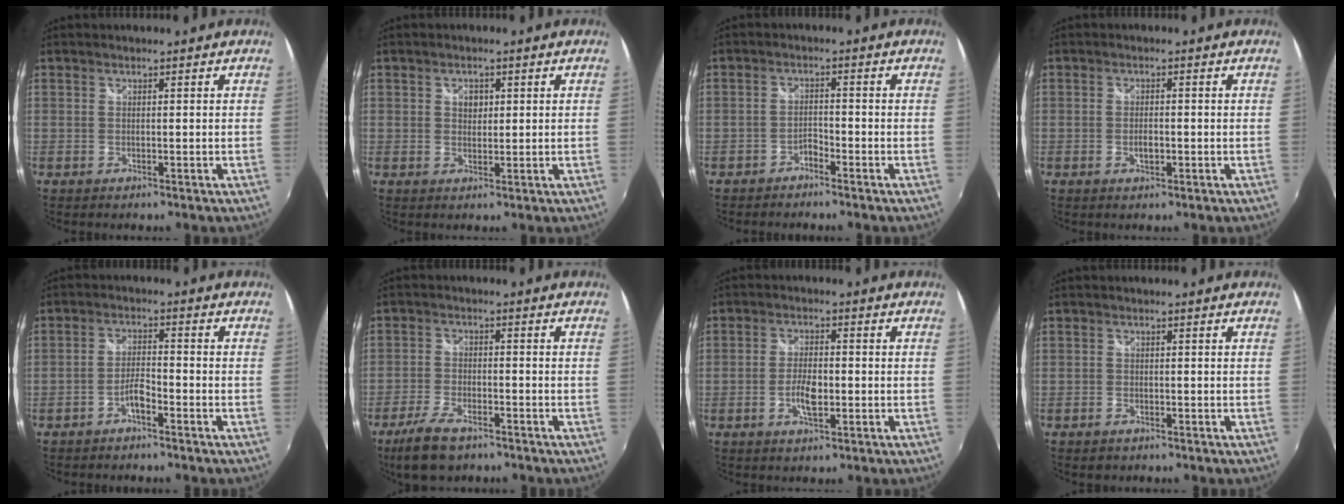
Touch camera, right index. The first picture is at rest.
{"total": 2.2, "force": [0.6, 1.8, 1.1], "torque": [-0.014, 0.004, 0.009]}
{"total": 1.9, "force": [-1.7, 0.6, 0.5], "torque": [-0.011, 0.005, -0.030]}
{"total": 2.2, "force": [-0.6, 1.0, 1.8], "torque": [-0.032, 0.001, -0.009]}
{"total": 3.0, "force": [-2.2, 0.6, 1.9], "torque": [-0.045, 0.009, -0.041]}
{"total": 8.3, "force": [-6.0, 3.3, 4.7], "torque": [-0.124, -0.014, -0.113]}
{"total": 4.8, "force": [-1.3, 1.9, 4.2], "torque": [-0.085, 0.003, -0.023]}
{"total": 1.4, "force": [-1.0, 0.9, 0.4], "torque": [-0.010, -0.001, -0.017]}